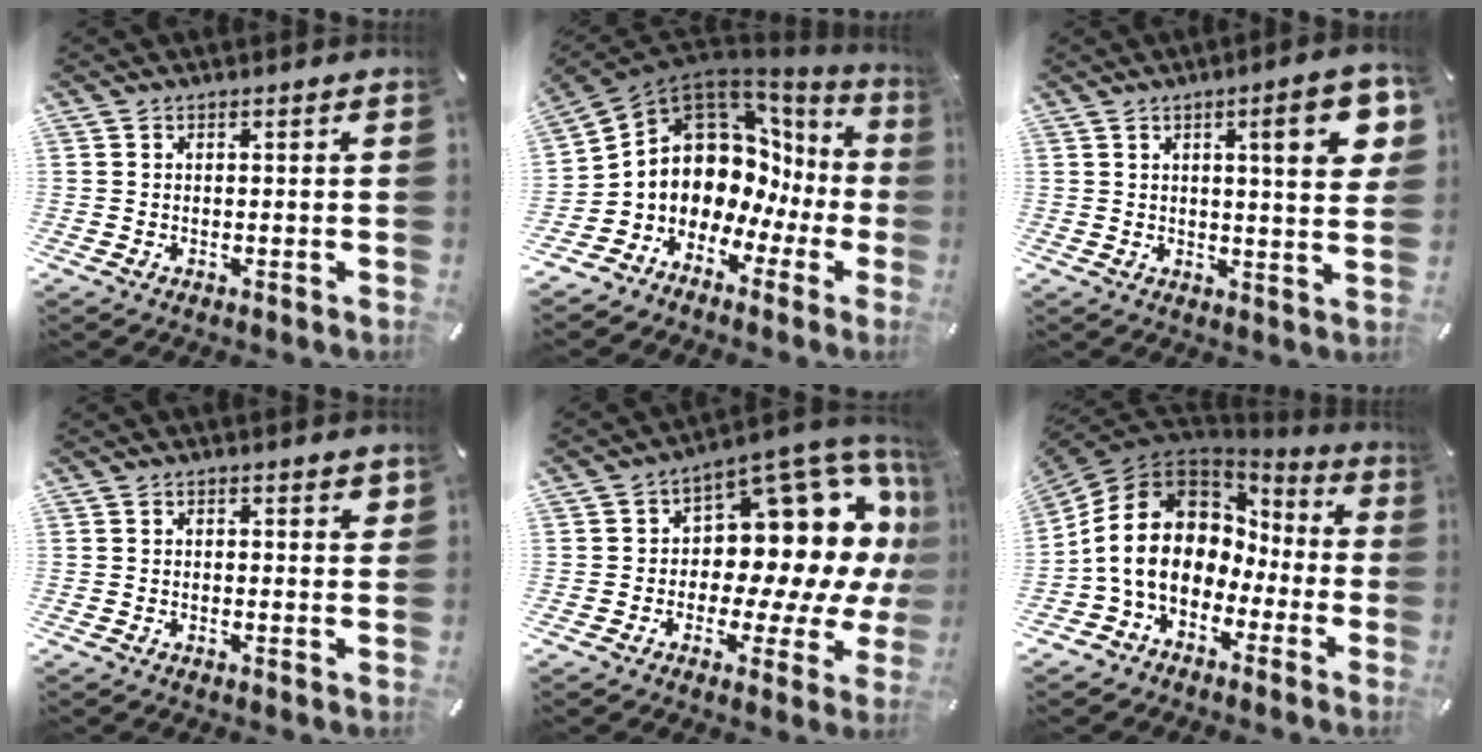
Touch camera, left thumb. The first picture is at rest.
{"total": 10.6, "force": [4.0, 8.7, 4.5], "torque": [-0.086, -0.072, 0.083]}
{"total": 12.5, "force": [4.3, 2.5, 11.4], "torque": [-0.158, -0.011, 0.061]}
{"total": 1.1, "force": [0.5, 0.6, 0.8], "torque": [-0.009, 0.001, 0.006]}
{"total": 14.9, "force": [5.8, 9.3, 10.0], "torque": [-0.112, -0.081, 0.095]}
{"total": 15.4, "force": [-0.1, 12.5, 9.0], "torque": [-0.192, -0.004, -0.010]}